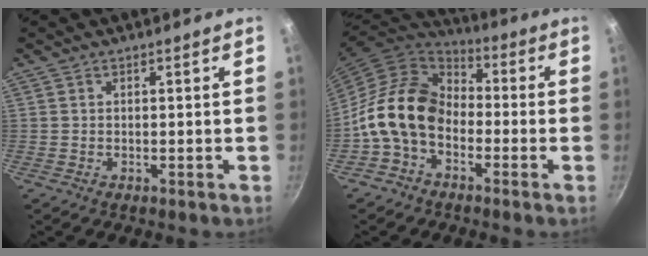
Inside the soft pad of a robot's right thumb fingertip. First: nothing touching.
{"total": 14.6, "force": [-3.3, 10.6, 9.5], "torque": [-0.138, 0.045, -0.086]}